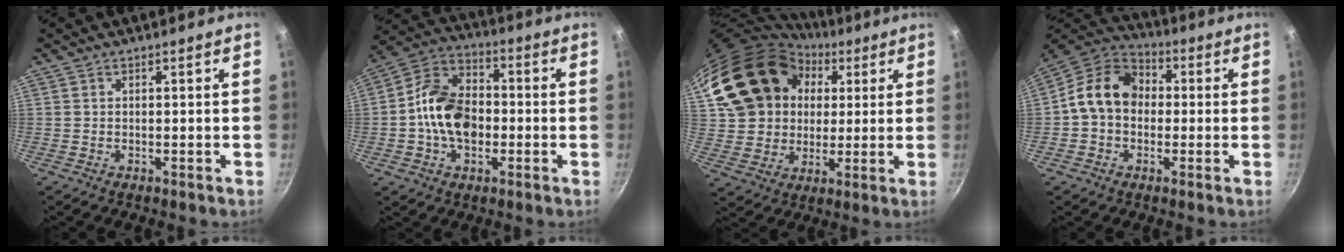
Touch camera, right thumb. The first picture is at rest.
{"total": 13.9, "force": [-1.7, 9.6, 9.8], "torque": [-0.145, 0.031, -0.048]}
{"total": 20.5, "force": [7.3, 16.4, 9.8], "torque": [-0.161, 0.020, 0.141]}
{"total": 12.4, "force": [0.2, 9.8, 7.6], "torque": [-0.096, 0.034, -0.020]}